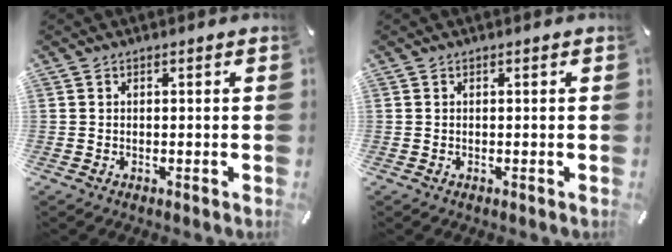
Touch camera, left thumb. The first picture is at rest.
{"total": 0.0}